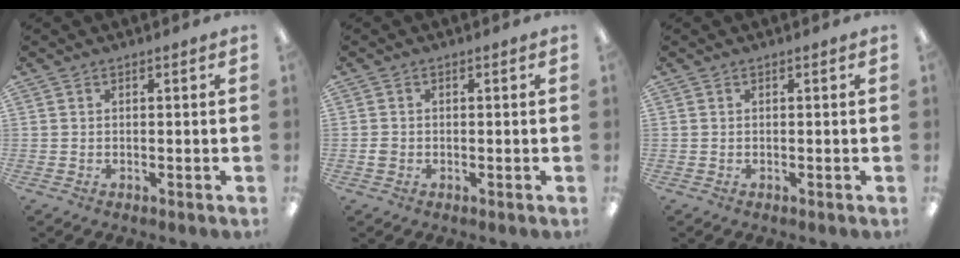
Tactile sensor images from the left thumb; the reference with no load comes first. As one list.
[{"total": 1.2, "force": [-0.2, 1.1, 0.5], "torque": [-0.008, 0.004, -0.005]}, {"total": 0.0}]